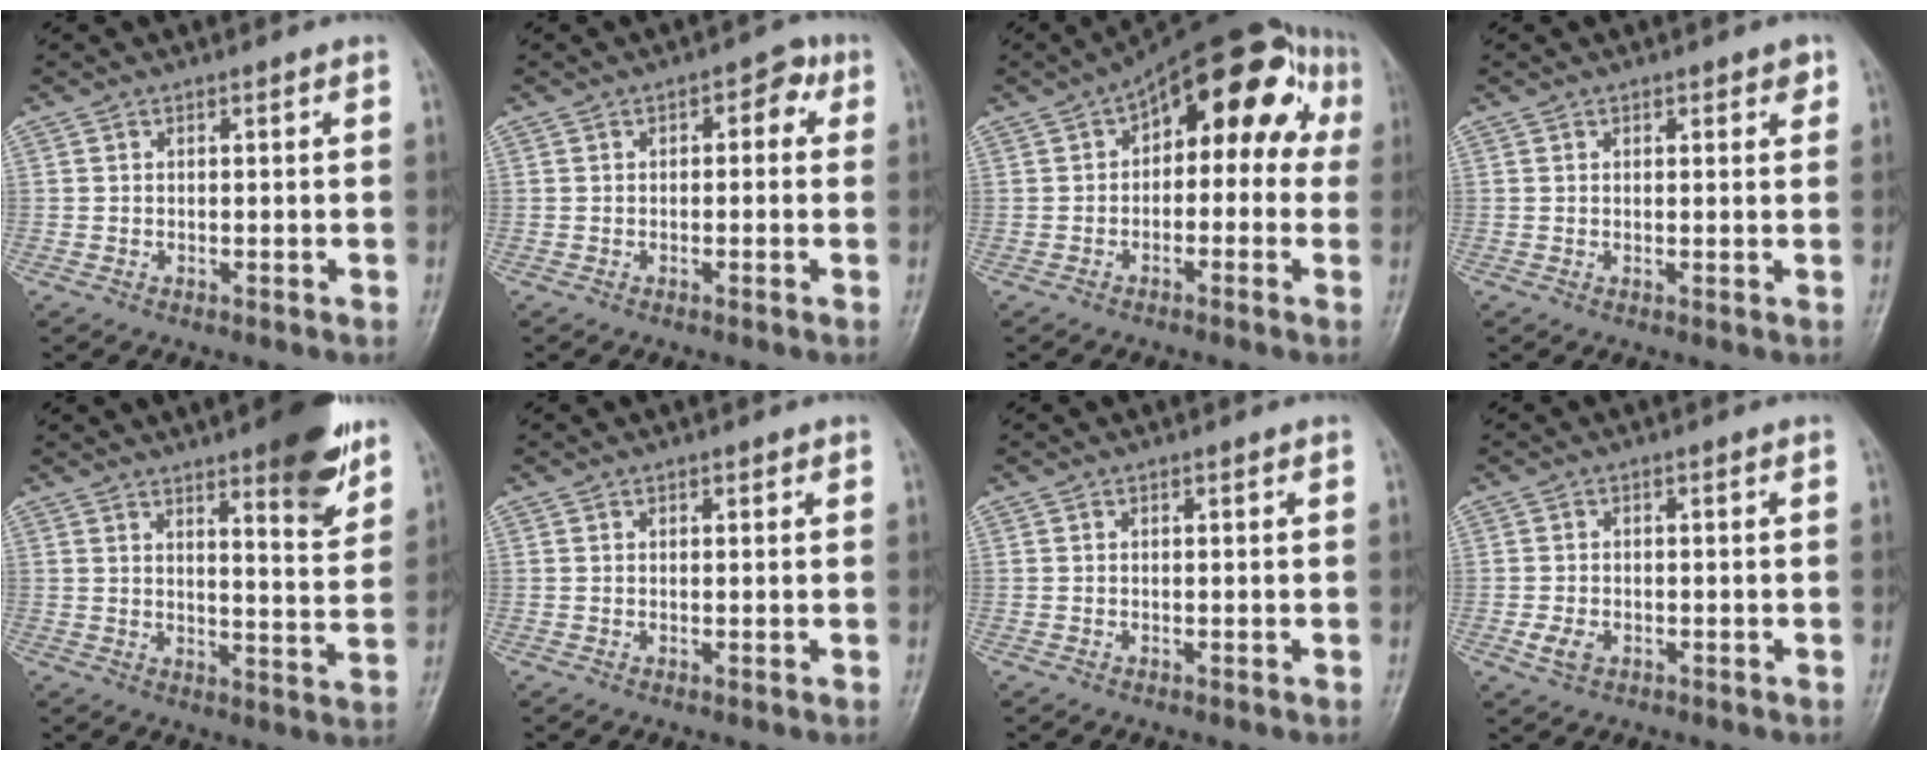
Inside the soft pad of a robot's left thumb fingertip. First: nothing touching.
{"total": 3.9, "force": [0.8, 2.3, 3.1], "torque": [-0.015, 0.013, -0.002]}
{"total": 16.5, "force": [3.2, 9.1, 13.4], "torque": [-0.132, 0.053, 0.029]}
{"total": 2.1, "force": [1.2, 1.1, 1.4], "torque": [-0.003, -0.004, 0.014]}
{"total": 12.1, "force": [7.6, 2.9, 8.9], "torque": [-0.093, -0.044, 0.102]}
{"total": 0.8, "force": [0.4, 0.5, 0.4], "torque": [0.000, -0.001, 0.003]}
{"total": 0.0}
{"total": 3.0, "force": [-1.1, 2.1, 1.8], "torque": [-0.035, -0.001, -0.019]}